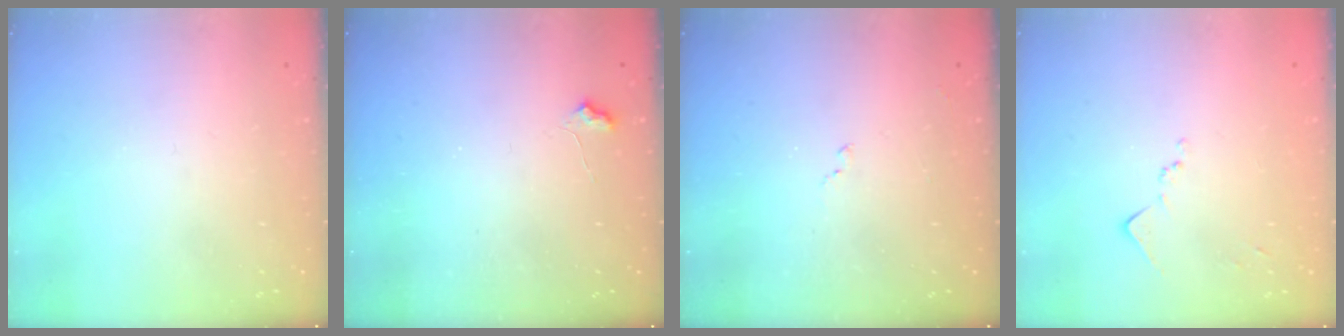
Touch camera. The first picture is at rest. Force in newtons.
{"total": 5.6, "press": 5.6, "slide": 0.8}
{"total": 7.1, "press": 7.1, "slide": 0.8}
{"total": 7.5, "press": 7.4, "slide": 0.8}